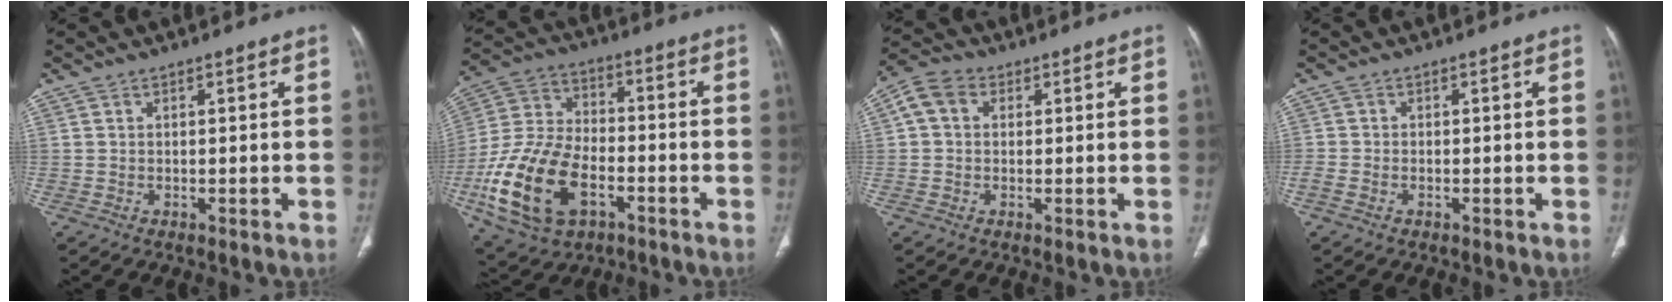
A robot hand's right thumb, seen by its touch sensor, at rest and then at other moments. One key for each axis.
{"total": 20.2, "fx": -7.2, "fy": 12.3, "fz": 14.4, "tx": -0.277, "ty": 0.026, "tz": -0.125}
{"total": 5.6, "fx": 1.1, "fy": 4.5, "fz": 3.2, "tx": -0.059, "ty": 0.017, "tz": 0.014}
{"total": 3.2, "fx": -1.6, "fy": 1.8, "fz": 2.1, "tx": -0.056, "ty": 0.008, "tz": -0.034}